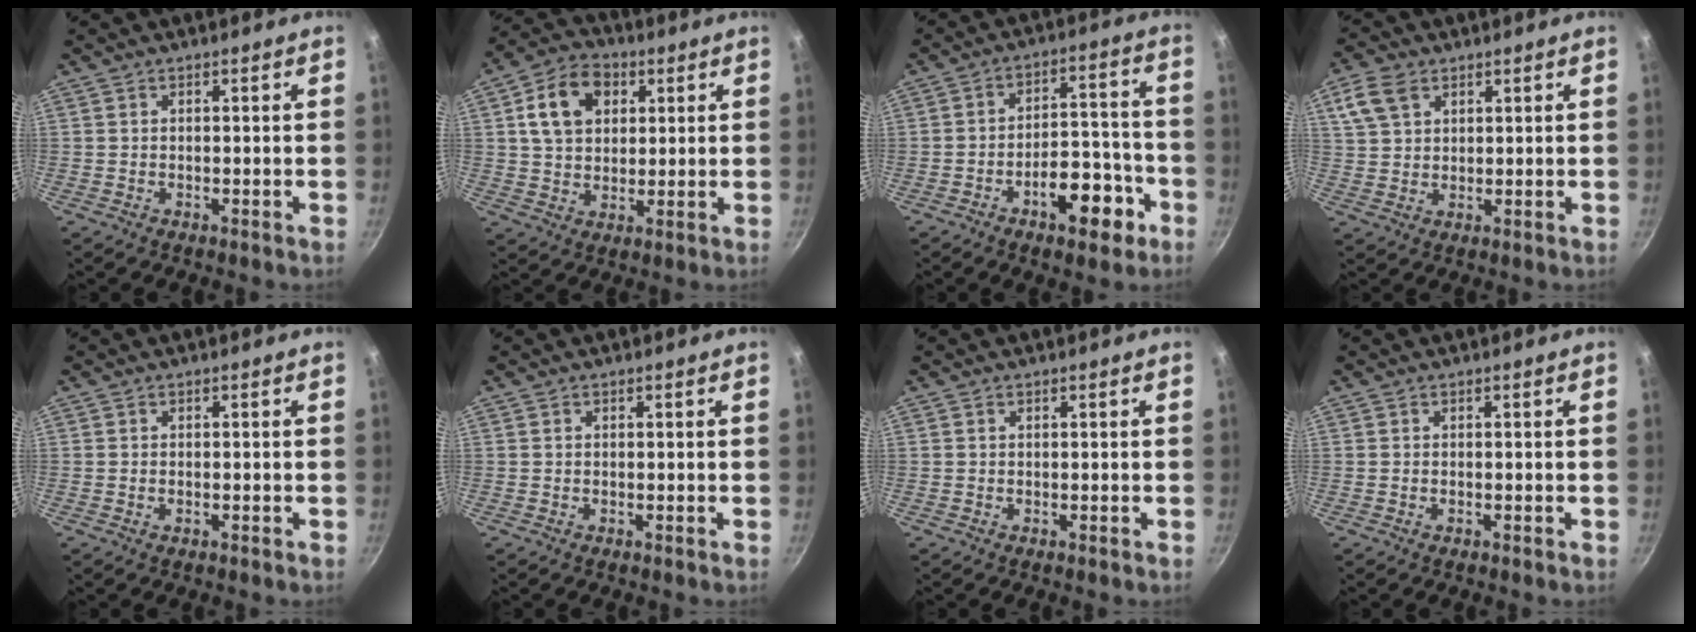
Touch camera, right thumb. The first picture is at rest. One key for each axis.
{"total": 12.0, "fx": 3.7, "fy": 8.8, "fz": 7.3, "tx": -0.105, "ty": 0.006, "tz": 0.053}
{"total": 11.8, "fx": -6.0, "fy": 5.8, "fz": 8.4, "tx": -0.087, "ty": 0.057, "tz": -0.080}
{"total": 8.1, "fx": 3.8, "fy": 5.7, "fz": 4.4, "tx": -0.078, "ty": 0.002, "tz": 0.072}
{"total": 0.7, "fx": -0.3, "fy": 0.3, "fz": 0.5, "tx": -0.009, "ty": 0.001, "tz": -0.005}
{"total": 0.0}
{"total": 0.0}
{"total": 0.0}